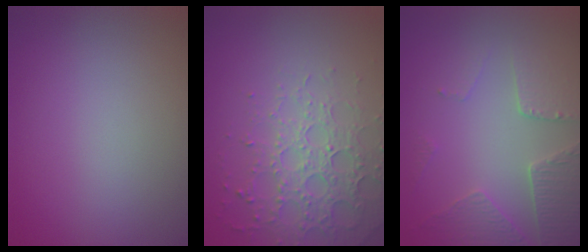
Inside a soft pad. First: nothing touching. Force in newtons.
{"total": 4.1, "press": 3.9, "slide": 1.2}
{"total": 3.9, "press": 3.0, "slide": 2.4}